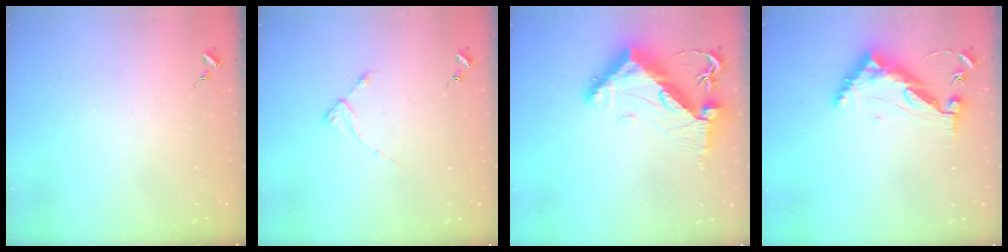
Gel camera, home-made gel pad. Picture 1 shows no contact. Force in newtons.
{"total": 2.7, "press": 2.7, "slide": 0.3}
{"total": 11.4, "press": 11.4, "slide": 1.2}
{"total": 10.6, "press": 10.5, "slide": 0.9}